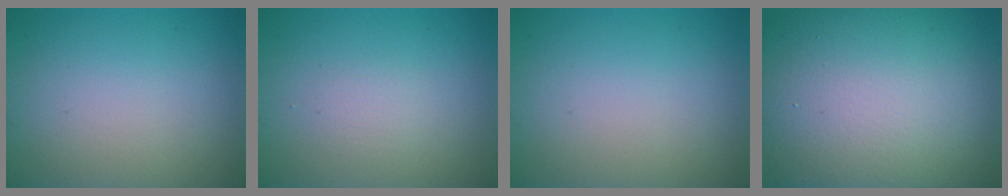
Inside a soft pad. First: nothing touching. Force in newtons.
{"total": 1.1, "press": 1.1, "slide": 0.1}
{"total": 0.0}
{"total": 19.2, "press": 19.1, "slide": 1.3}